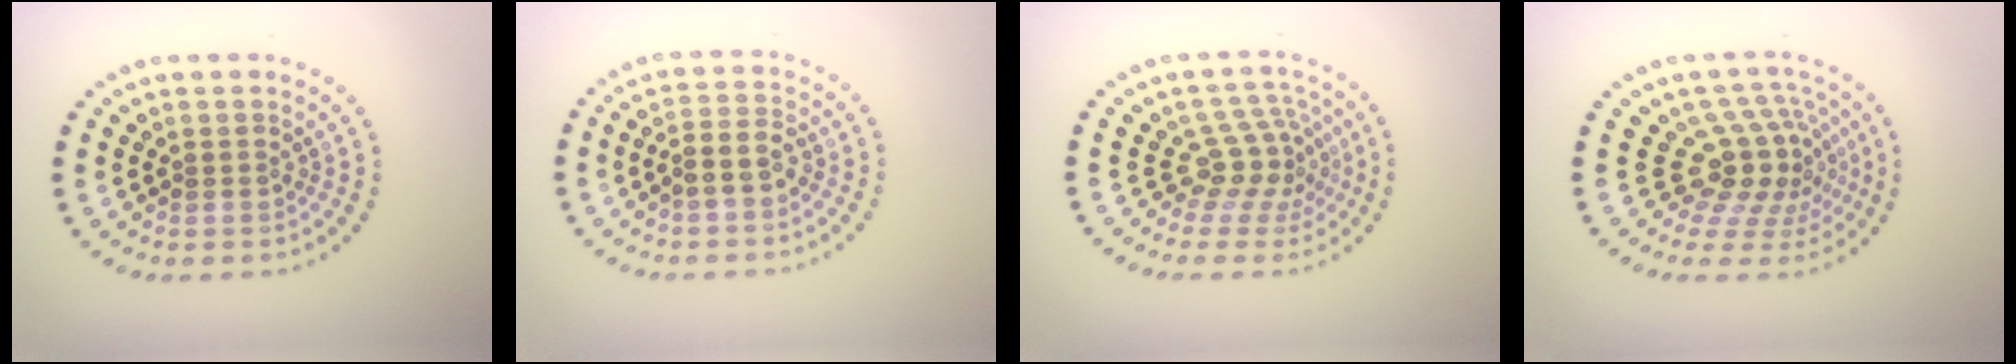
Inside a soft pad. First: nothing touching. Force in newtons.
{"total": 2.4, "press": 2.1, "slide": 1.1}
{"total": 3.7, "press": 2.6, "slide": 2.5}
{"total": 5.0, "press": 3.6, "slide": 3.4}